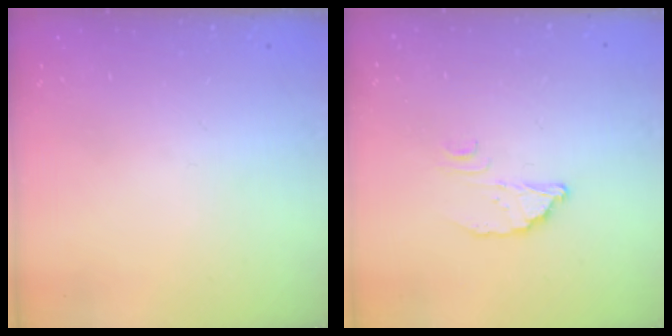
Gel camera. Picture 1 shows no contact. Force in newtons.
{"total": 2.8, "press": 2.8, "slide": 0.2}